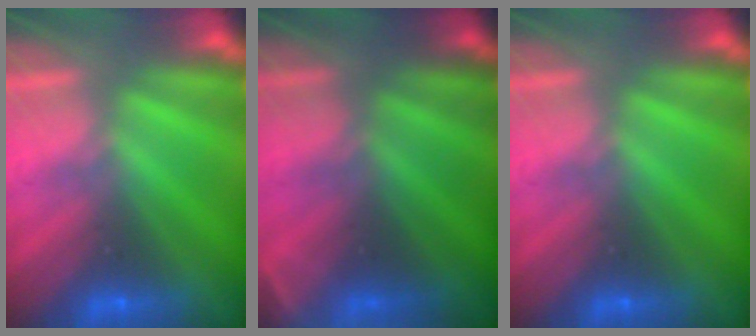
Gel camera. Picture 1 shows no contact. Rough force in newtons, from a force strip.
{"total": 4.5}
{"total": 0.0}